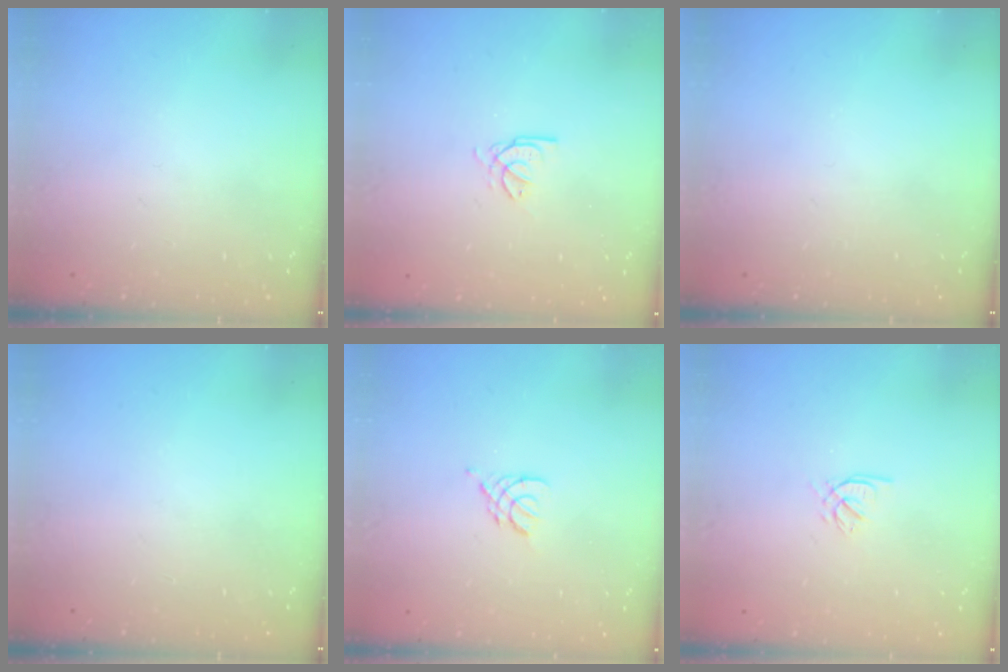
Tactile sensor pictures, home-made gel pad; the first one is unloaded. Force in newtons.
{"total": 2.7, "press": 2.7, "slide": 0.4}
{"total": 0.0}
{"total": 0.0}
{"total": 3.0, "press": 3.0, "slide": 0.6}
{"total": 2.1, "press": 2.0, "slide": 0.5}